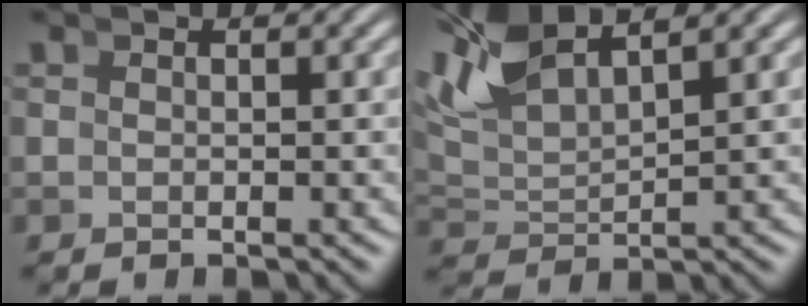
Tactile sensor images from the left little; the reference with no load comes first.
{"total": 6.9, "force": [3.3, 3.9, 4.6], "torque": [-0.114, -0.005, 0.058]}